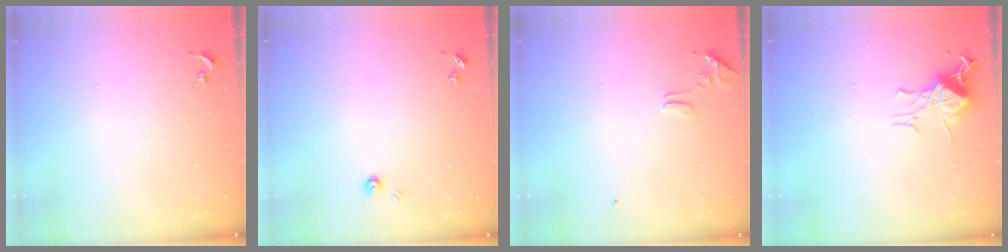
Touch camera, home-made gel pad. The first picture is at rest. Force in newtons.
{"total": 3.3, "press": 3.3, "slide": 0.2}
{"total": 8.0, "press": 7.9, "slide": 0.7}
{"total": 11.3, "press": 11.3, "slide": 0.9}